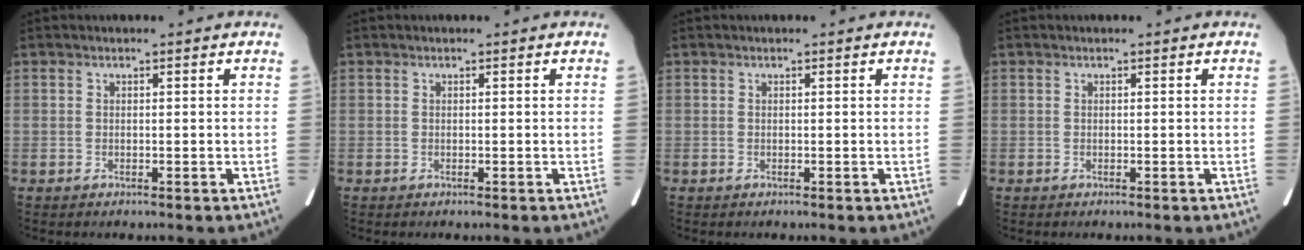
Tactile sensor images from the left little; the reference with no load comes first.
{"total": 0.0}
{"total": 0.0}
{"total": 0.0}